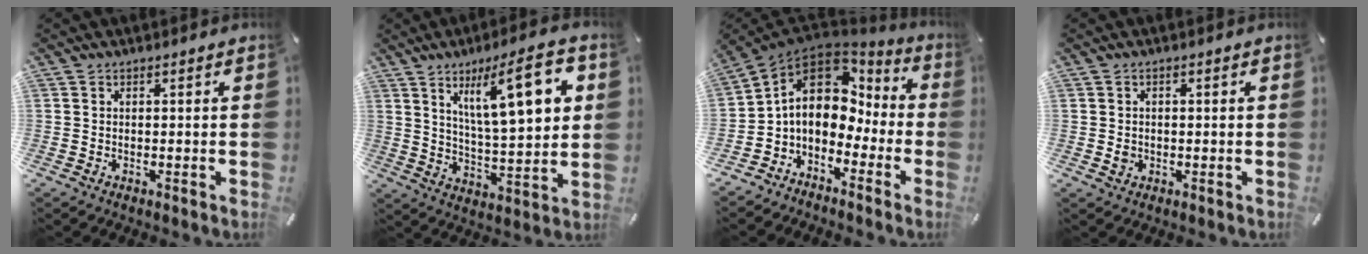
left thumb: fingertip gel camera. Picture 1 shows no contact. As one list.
[{"total": 19.4, "force": [8.4, 6.1, 16.3], "torque": [-0.247, -0.026, 0.125]}, {"total": 11.7, "force": [0.8, 9.2, 7.2], "torque": [-0.130, -0.002, 0.012]}, {"total": 1.7, "force": [-0.2, 1.4, 0.9], "torque": [-0.018, 0.006, -0.005]}]